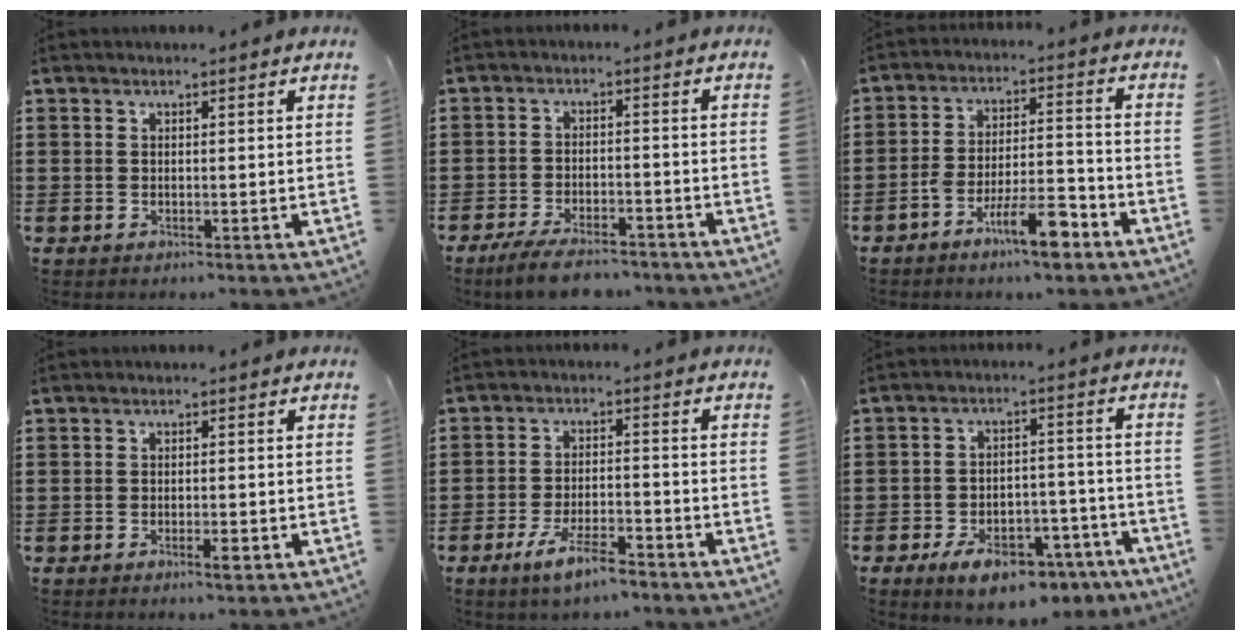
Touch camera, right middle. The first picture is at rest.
{"total": 5.6, "force": [-4.8, 1.1, 2.6], "torque": [-0.054, -0.002, -0.091]}
{"total": 9.2, "force": [-6.0, 2.3, 6.5], "torque": [-0.124, 0.007, -0.112]}
{"total": 1.7, "force": [-0.9, 0.4, 1.5], "torque": [-0.026, -0.002, -0.015]}
{"total": 6.6, "force": [-4.7, 1.5, 4.4], "torque": [-0.089, -0.004, -0.087]}
{"total": 8.0, "force": [-6.1, 2.7, 4.5], "torque": [-0.079, 0.019, -0.108]}